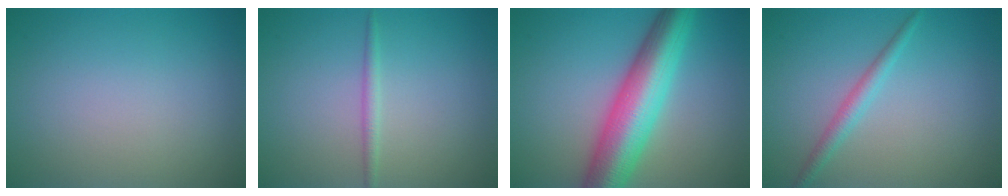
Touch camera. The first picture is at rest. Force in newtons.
{"total": 1.1, "press": 1.1, "slide": 0.1}
{"total": 9.1, "press": 9.1, "slide": 0.2}
{"total": 1.8, "press": 1.8, "slide": 0.1}